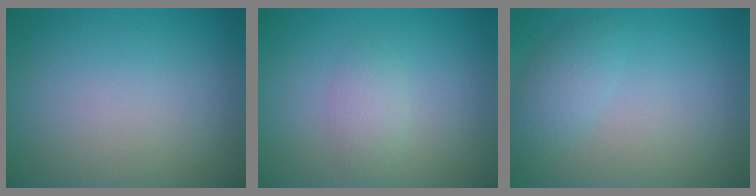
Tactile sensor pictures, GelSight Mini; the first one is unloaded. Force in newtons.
{"total": 1.7, "press": 1.7, "slide": 0.0}
{"total": 2.3, "press": 2.3, "slide": 0.1}